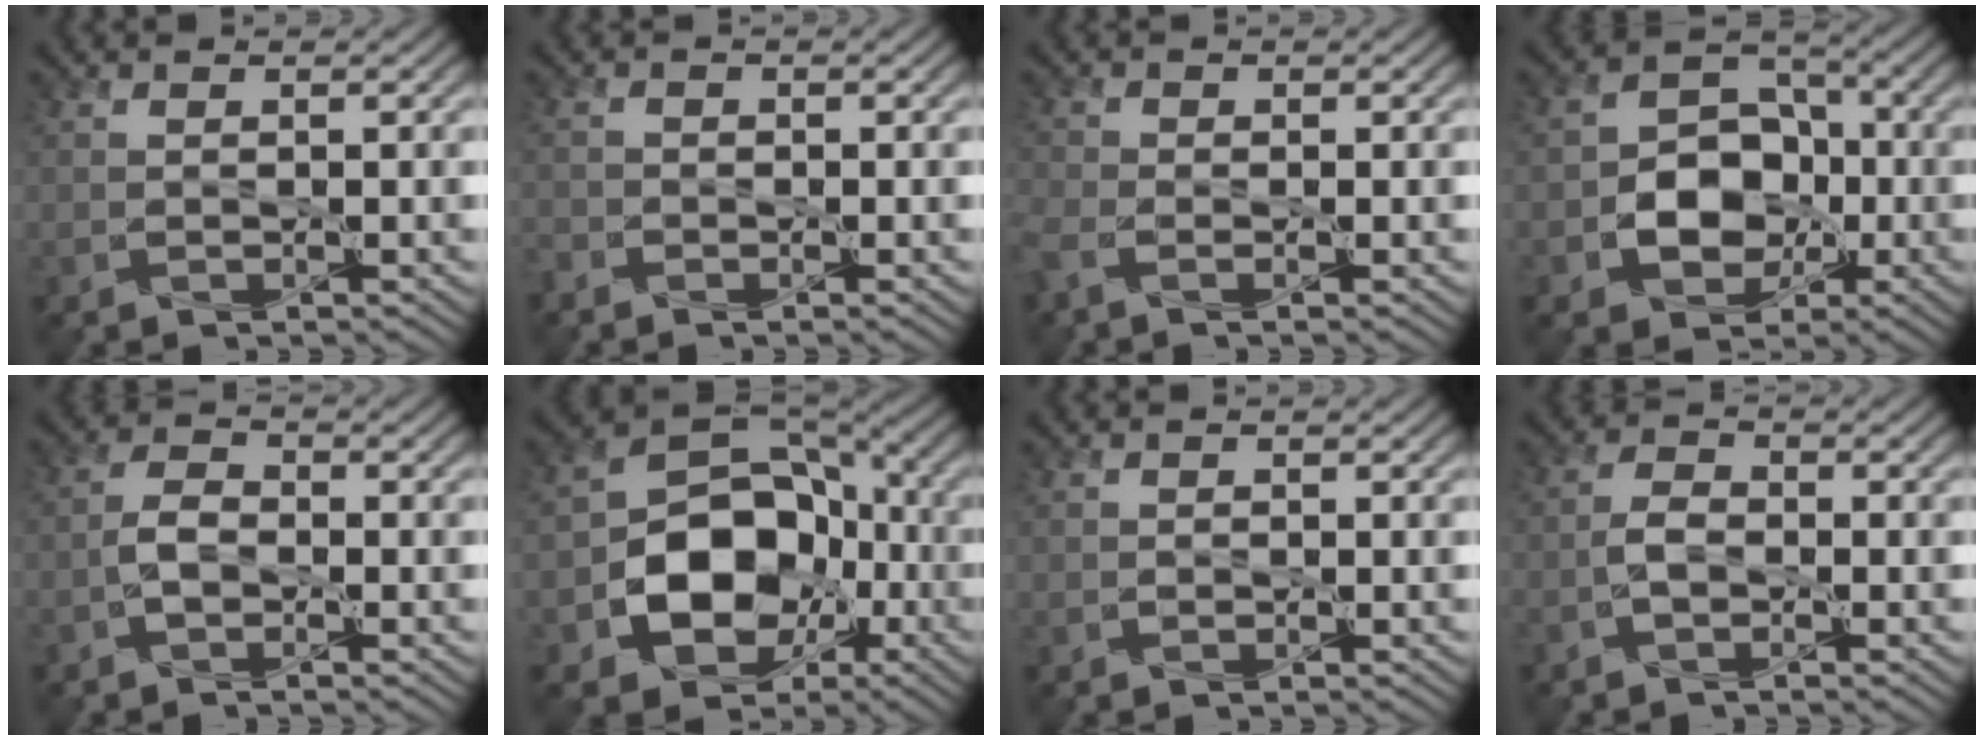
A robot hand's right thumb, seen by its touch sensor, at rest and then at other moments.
{"total": 1.6, "force": [-1.4, 0.6, 0.4], "torque": [-0.012, -0.004, -0.035]}
{"total": 2.9, "force": [-1.7, 1.3, 1.9], "torque": [-0.057, -0.009, -0.042]}
{"total": 8.2, "force": [-1.8, 6.4, 4.8], "torque": [-0.081, 0.000, -0.047]}
{"total": 2.7, "force": [-1.3, 1.4, 1.9], "torque": [-0.038, 0.009, -0.032]}
{"total": 13.6, "force": [-3.7, 10.0, 8.5], "torque": [-0.154, -0.023, -0.071]}
{"total": 0.0}
{"total": 2.3, "force": [-1.2, 1.1, 1.7], "torque": [-0.036, 0.007, -0.031]}